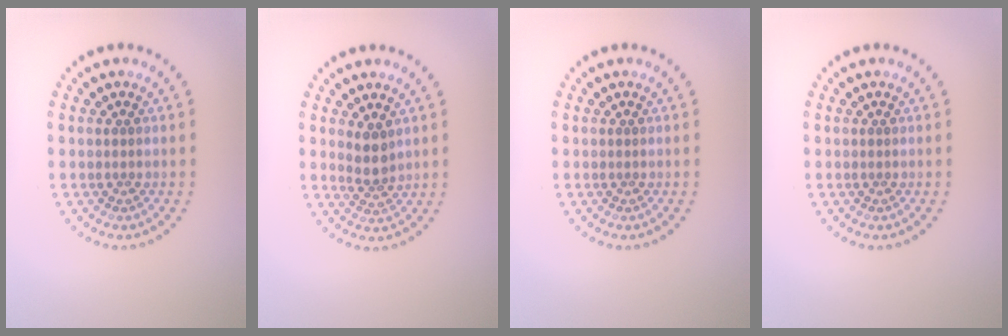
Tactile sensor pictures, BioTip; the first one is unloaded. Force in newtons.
{"total": 2.2, "press": 1.8, "slide": 1.3}
{"total": 0.0}
{"total": 0.0}